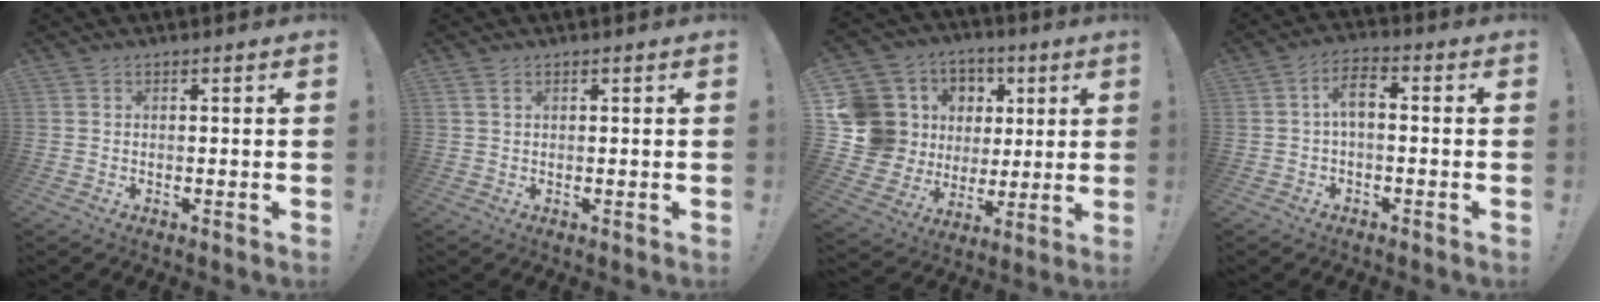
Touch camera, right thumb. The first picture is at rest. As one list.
[{"total": 1.5, "force": [0.8, 0.7, 1.1], "torque": [-0.019, 0.001, 0.014]}, {"total": 17.0, "force": [3.9, 15.1, 6.9], "torque": [-0.136, -0.018, 0.116]}, {"total": 5.6, "force": [-0.3, 2.5, 5.0], "torque": [-0.100, 0.008, -0.005]}]